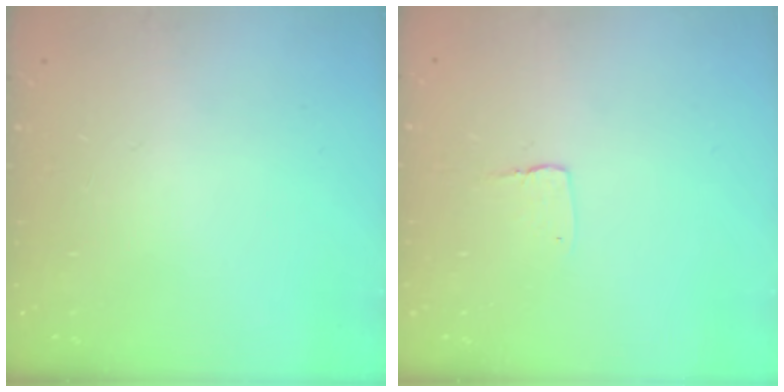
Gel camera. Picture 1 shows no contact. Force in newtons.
{"total": 2.9, "press": 2.9, "slide": 0.2}